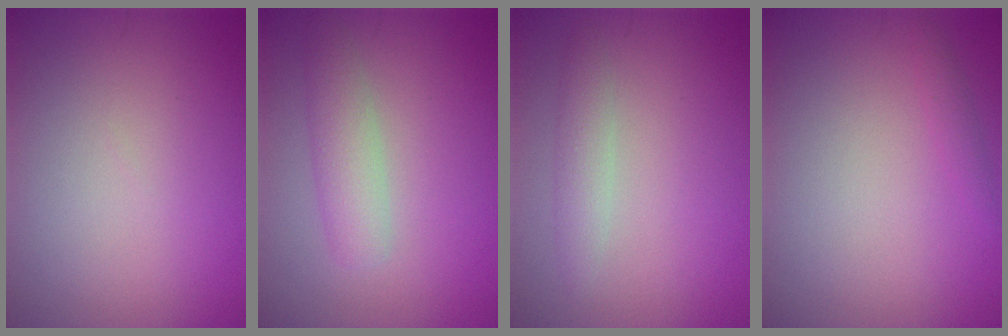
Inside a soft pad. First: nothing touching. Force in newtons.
{"total": 3.0, "press": 3.0, "slide": 0.1}
{"total": 1.9, "press": 1.9, "slide": 0.0}
{"total": 0.8, "press": 0.8, "slide": 0.2}